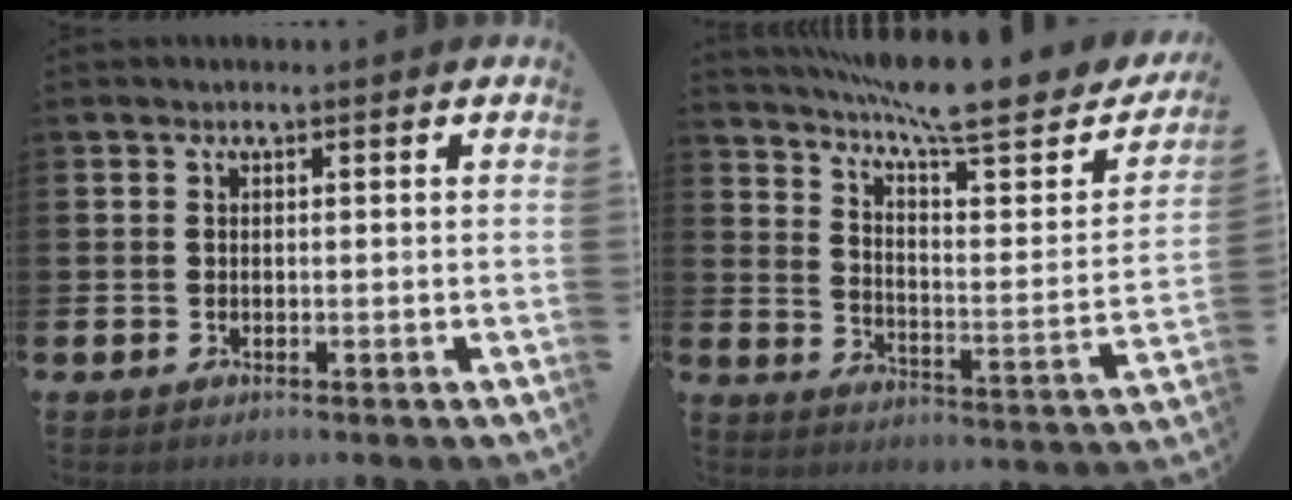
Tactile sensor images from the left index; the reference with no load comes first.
{"total": 9.8, "force": [8.2, 1.5, 5.2], "torque": [-0.107, -0.069, 0.129]}